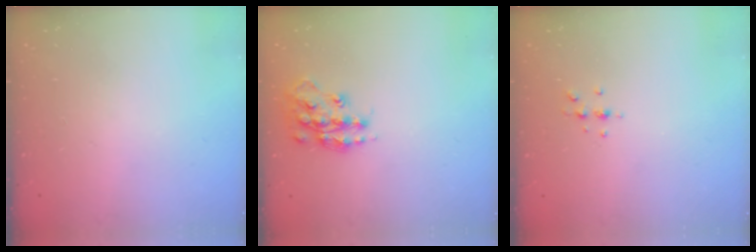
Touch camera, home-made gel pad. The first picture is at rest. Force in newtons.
{"total": 14.6, "press": 14.6, "slide": 0.8}
{"total": 4.4, "press": 4.3, "slide": 0.6}